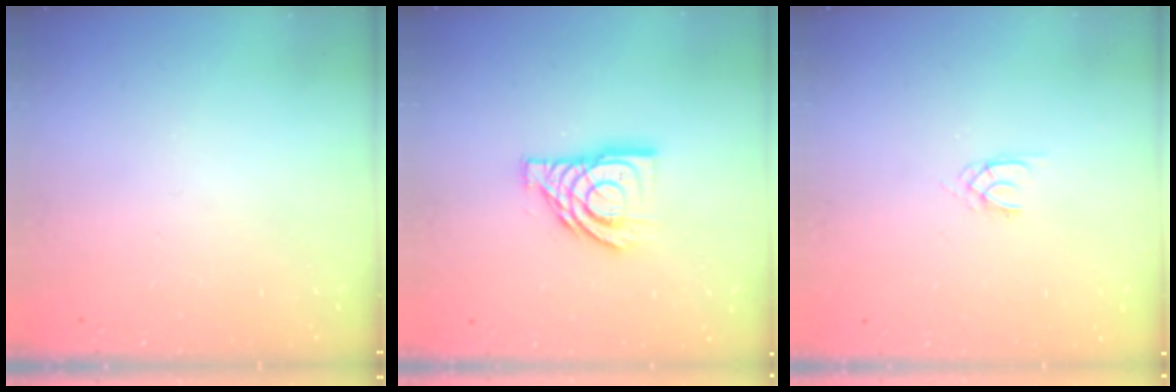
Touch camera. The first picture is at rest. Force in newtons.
{"total": 12.5, "press": 12.4, "slide": 1.5}
{"total": 1.3, "press": 1.2, "slide": 0.3}